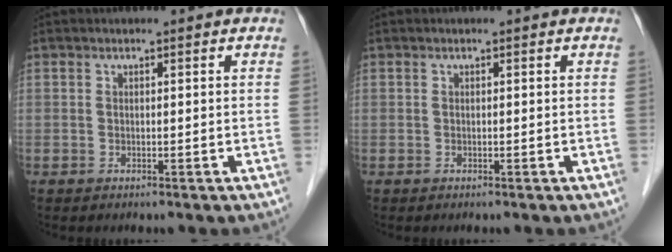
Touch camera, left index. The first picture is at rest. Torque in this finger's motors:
{"motor_torque": [0.00, 0.01, 0.00, 0.00]}